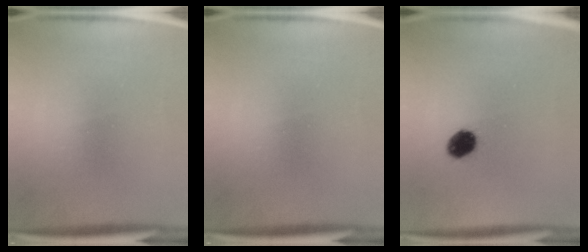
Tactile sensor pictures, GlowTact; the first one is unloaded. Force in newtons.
{"total": 0.0}
{"total": 5.5}